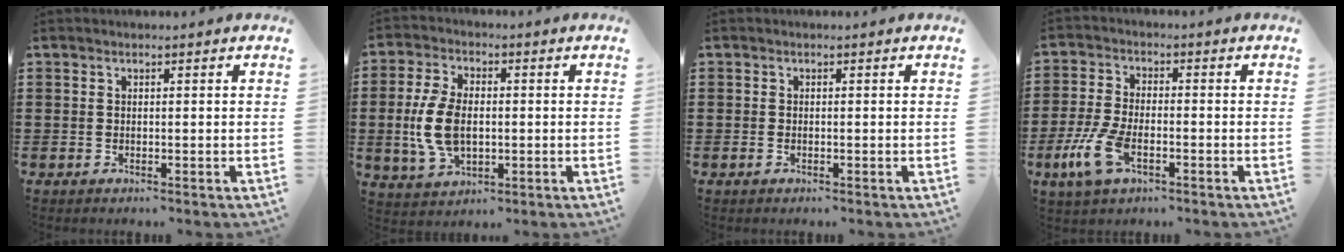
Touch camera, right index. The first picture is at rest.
{"total": 8.4, "force": [-0.5, 5.0, 6.8], "torque": [-0.166, 0.000, -0.017]}
{"total": 0.6, "force": [-0.4, 0.2, 0.5], "torque": [-0.010, -0.005, -0.005]}
{"total": 7.9, "force": [-3.1, 3.5, 6.4], "torque": [-0.160, -0.011, -0.063]}